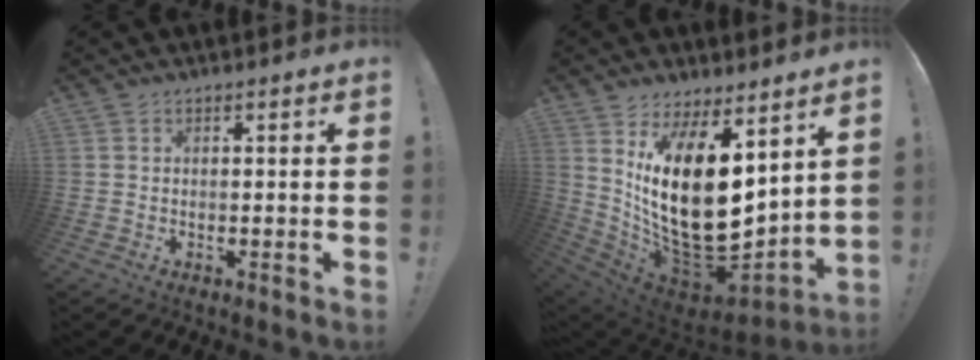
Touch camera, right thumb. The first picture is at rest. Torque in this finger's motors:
{"motor_torque": [0.02, 2.12, 2.48, 0.22, 0.89]}